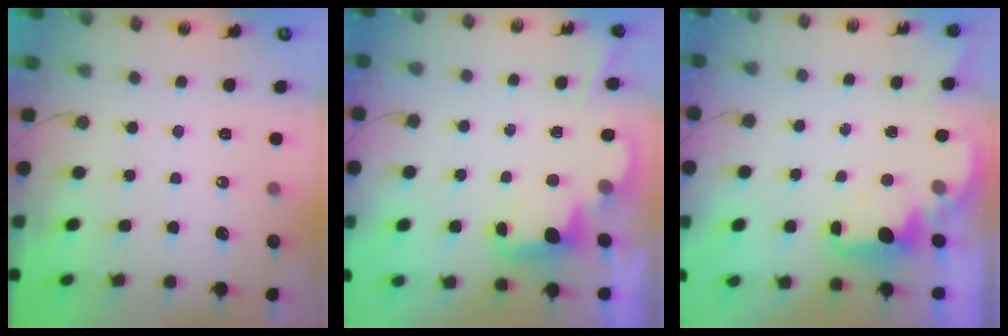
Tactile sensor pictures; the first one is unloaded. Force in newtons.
{"total": 2.5, "press": 2.4, "slide": 0.6}
{"total": 2.3, "press": 2.1, "slide": 0.7}